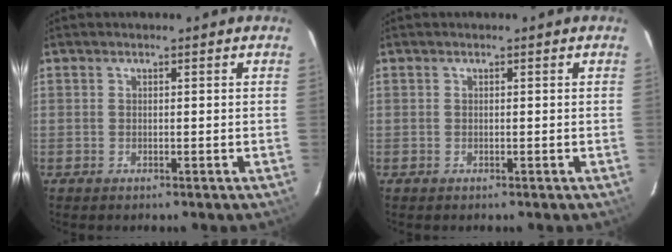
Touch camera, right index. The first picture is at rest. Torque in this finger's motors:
{"motor_torque": [0.00, 0.00, 0.00, 0.00]}